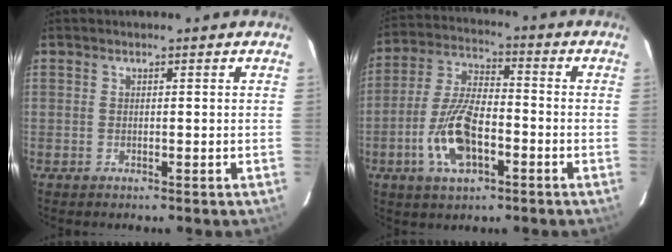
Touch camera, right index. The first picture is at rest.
{"total": 12.1, "force": [-4.6, 5.3, 9.8], "torque": [-0.211, 0.001, -0.083]}